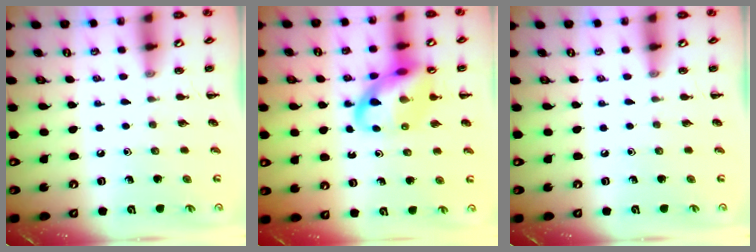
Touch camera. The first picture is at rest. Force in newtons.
{"total": 14.4, "press": 14.2, "slide": 2.8}
{"total": 0.0}